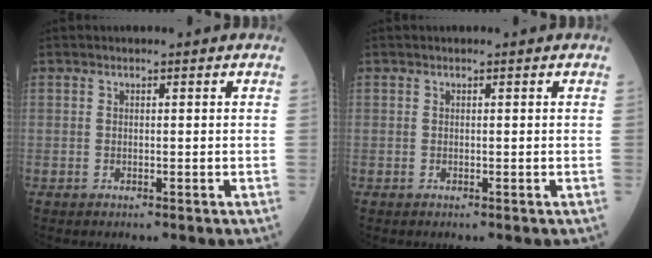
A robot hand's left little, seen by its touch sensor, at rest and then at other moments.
{"total": 0.0}